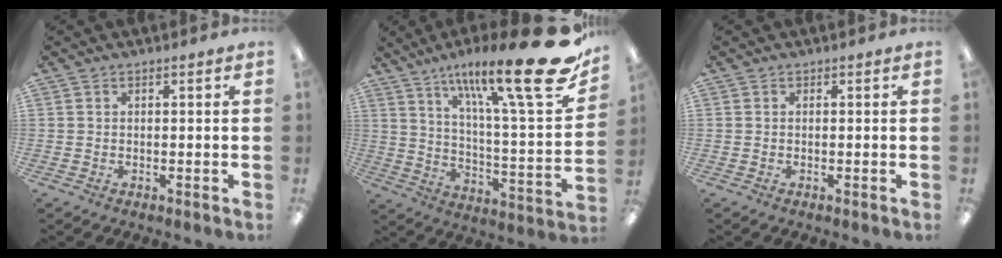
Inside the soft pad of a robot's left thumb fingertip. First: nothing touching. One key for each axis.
{"total": 24.3, "fx": 15.7, "fy": 4.7, "fz": 18.0, "tx": -0.264, "ty": -0.109, "tz": 0.245}
{"total": 0.0}